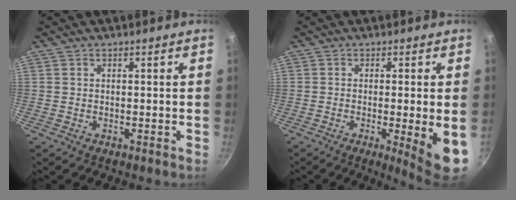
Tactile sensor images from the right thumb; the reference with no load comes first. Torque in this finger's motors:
{"motor_torque": [0.13, 0.63, 0.03, -0.06, 0.22]}